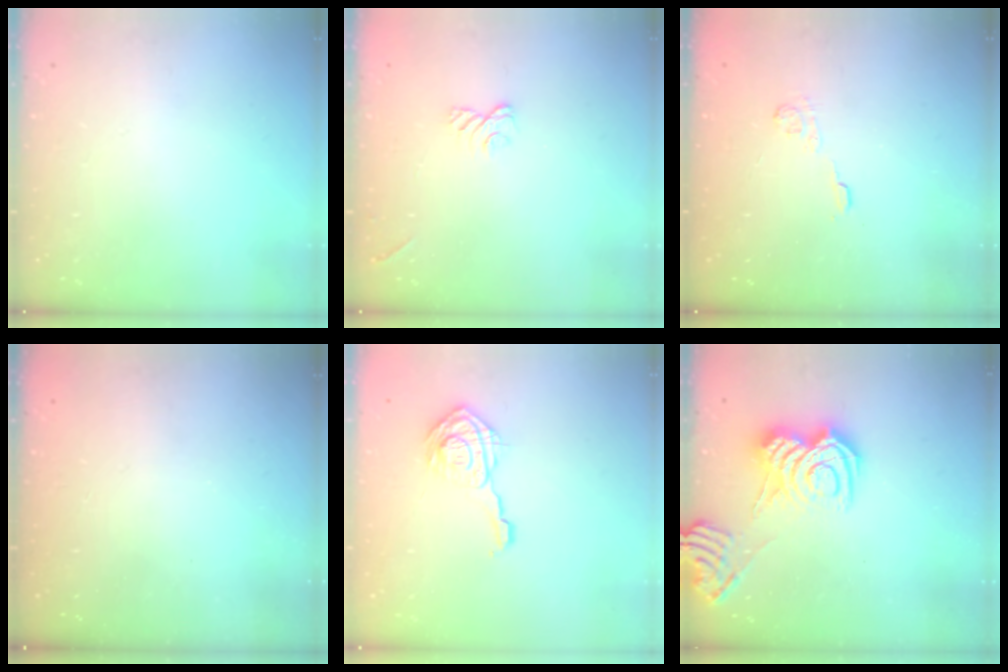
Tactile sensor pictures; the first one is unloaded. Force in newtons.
{"total": 6.0, "press": 5.9, "slide": 1.0}
{"total": 2.7, "press": 2.3, "slide": 1.4}
{"total": 2.4, "press": 2.3, "slide": 0.8}
{"total": 13.1, "press": 13.1, "slide": 0.3}
{"total": 10.6, "press": 10.5, "slide": 1.3}